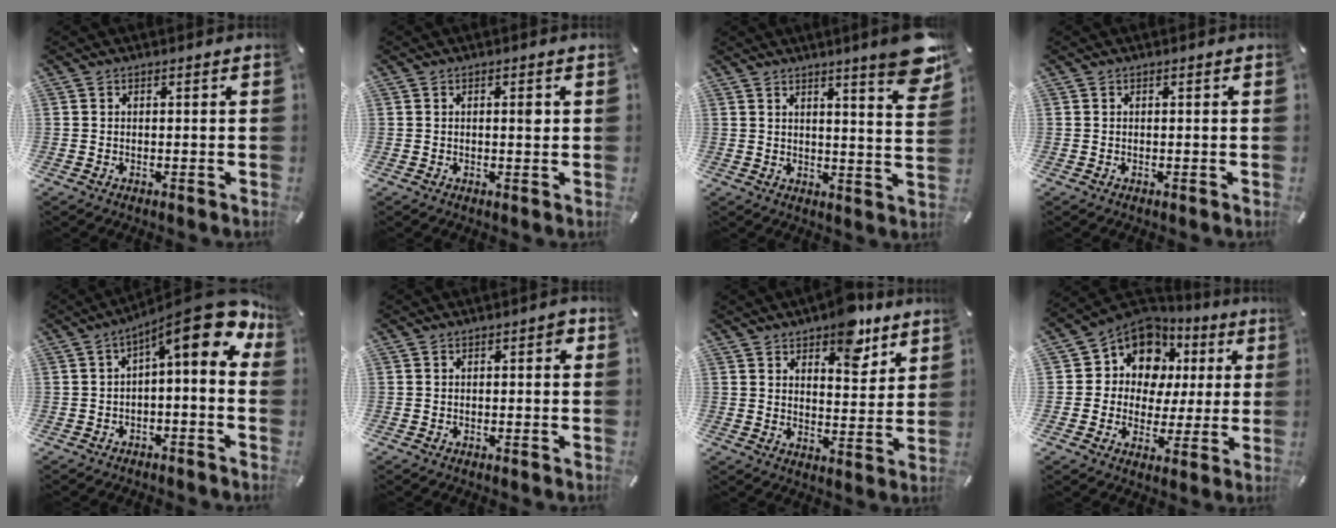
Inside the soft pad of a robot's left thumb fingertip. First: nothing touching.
{"total": 1.7, "force": [0.4, 0.5, 1.6], "torque": [-0.015, -0.003, 0.001]}
{"total": 10.0, "force": [6.7, 1.5, 7.4], "torque": [-0.103, -0.054, 0.110]}
{"total": 0.0}
{"total": 15.2, "force": [6.1, 4.5, 13.2], "torque": [-0.187, -0.050, 0.096]}
{"total": 1.6, "force": [0.2, 0.7, 1.4], "torque": [-0.020, 0.004, -0.001]}
{"total": 9.8, "force": [7.2, 4.8, 4.6], "torque": [-0.050, -0.042, 0.122]}
{"total": 11.2, "force": [4.7, 9.6, 3.3], "torque": [-0.066, -0.038, 0.092]}